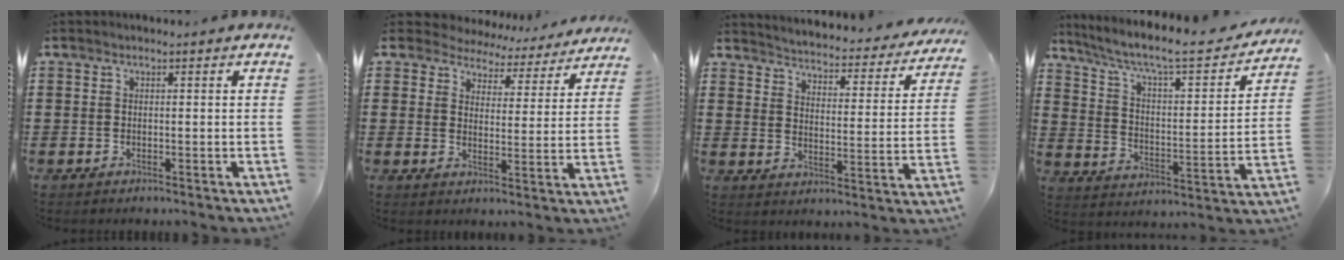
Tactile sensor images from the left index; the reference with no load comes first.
{"total": 4.7, "force": [4.6, 1.1, -0.1], "torque": [-0.020, -0.034, 0.077]}
{"total": 3.5, "force": [3.4, -0.3, 0.4], "torque": [-0.030, -0.037, 0.051]}
{"total": 7.8, "force": [6.2, 0.7, 4.8], "torque": [-0.116, -0.044, 0.098]}